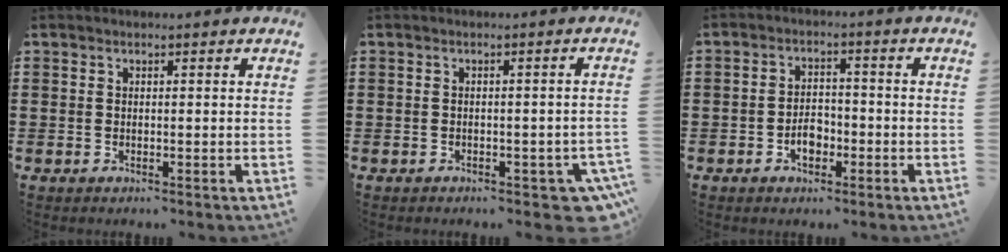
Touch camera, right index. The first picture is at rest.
{"total": 2.3, "force": [-2.0, 0.5, 1.1], "torque": [-0.018, 0.001, -0.039]}
{"total": 3.7, "force": [-1.6, 2.4, 2.3], "torque": [-0.035, 0.000, -0.030]}